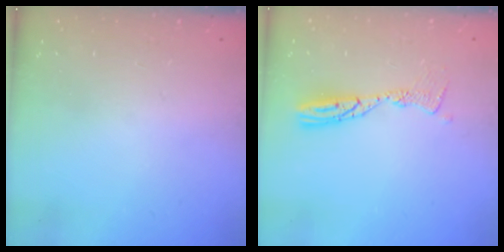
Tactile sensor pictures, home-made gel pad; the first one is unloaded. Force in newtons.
{"total": 9.7, "press": 9.7, "slide": 0.9}